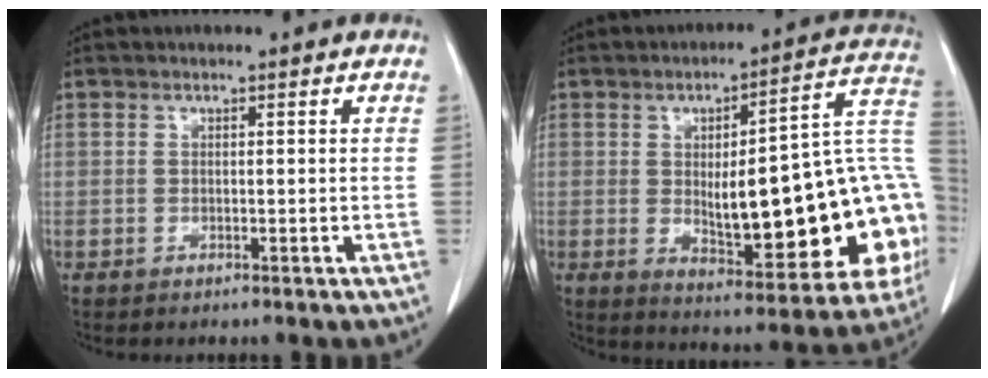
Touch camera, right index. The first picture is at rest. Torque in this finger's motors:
{"motor_torque": [2.13, 0.00, 0.54, 0.21]}